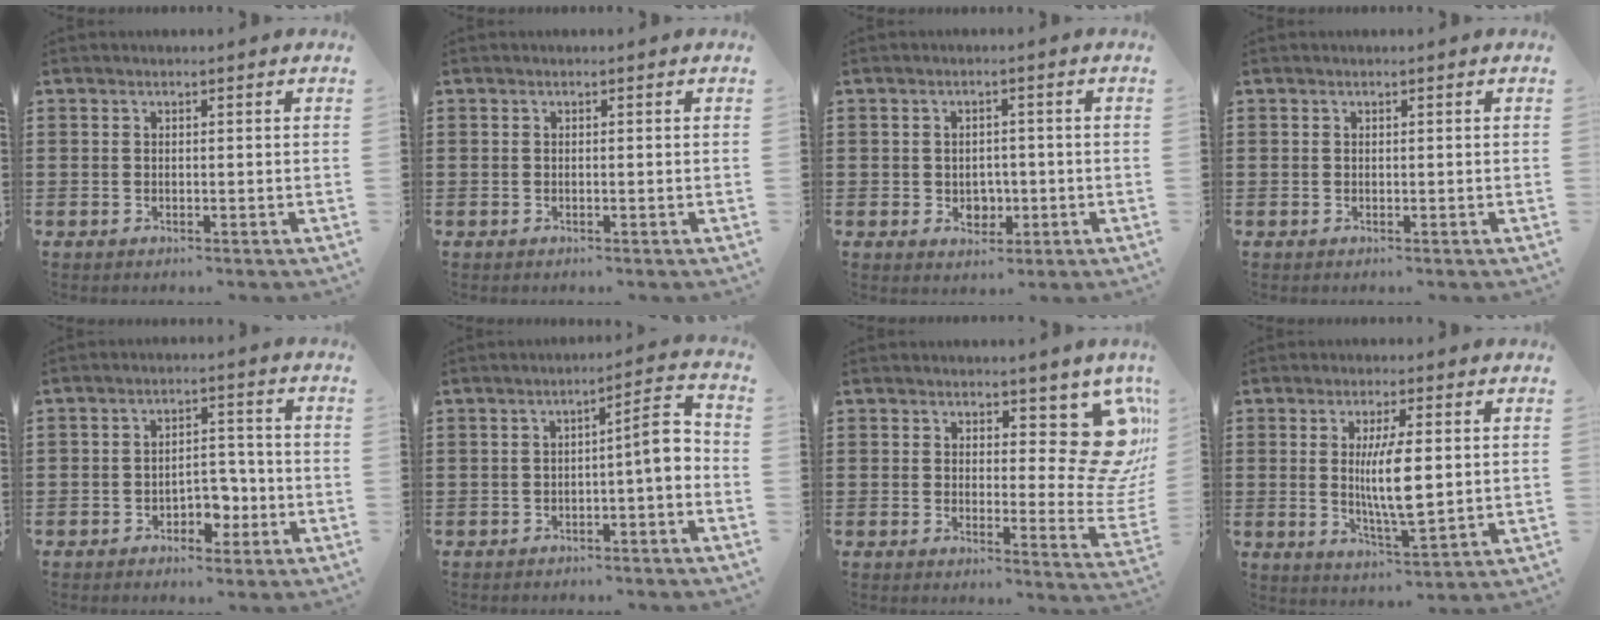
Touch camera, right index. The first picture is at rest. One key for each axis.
{"total": 0.0}
{"total": 2.9, "fx": -0.5, "fy": 2.3, "fz": 1.5, "tx": -0.029, "ty": 0.000, "tz": -0.015}
{"total": 0.0}
{"total": 4.3, "fx": -2.2, "fy": 2.7, "fz": 2.5, "tx": -0.038, "ty": 0.007, "tz": -0.045}
{"total": 5.7, "fx": -1.2, "fy": 1.1, "fz": 5.5, "tx": -0.083, "ty": -0.002, "tz": -0.029}
{"total": 11.5, "fx": 5.6, "fy": 5.0, "fz": 8.6, "tx": -0.099, "ty": -0.045, "tz": 0.103}
{"total": 8.2, "fx": 0.5, "fy": 2.2, "fz": 7.9, "tx": -0.148, "ty": -0.008, "tz": 0.003}